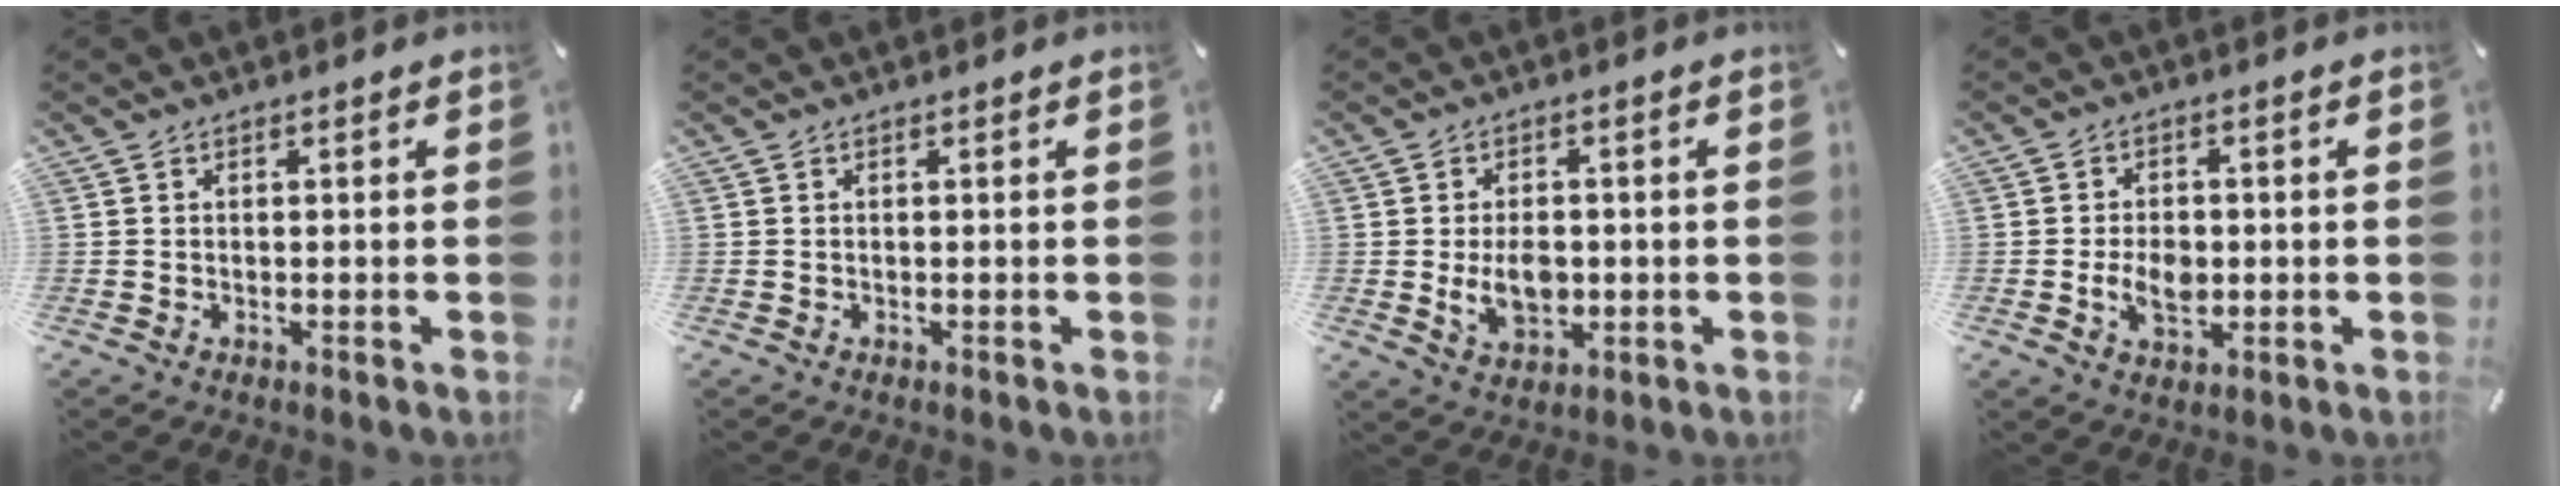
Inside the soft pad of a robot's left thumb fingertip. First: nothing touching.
{"total": 0.0}
{"total": 7.7, "force": [-0.7, 5.3, 5.5], "torque": [-0.099, -0.010, -0.015]}
{"total": 6.3, "force": [-0.9, 4.3, 4.5], "torque": [-0.091, -0.002, -0.019]}